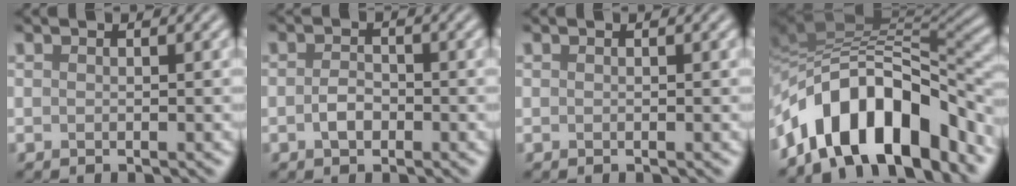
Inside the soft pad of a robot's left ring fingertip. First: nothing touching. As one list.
[{"total": 1.8, "force": [-0.6, 1.2, 1.2], "torque": [-0.025, 0.002, -0.014]}, {"total": 0.0}, {"total": 11.8, "force": [-6.6, 5.3, 8.3], "torque": [-0.112, 0.014, -0.120]}]